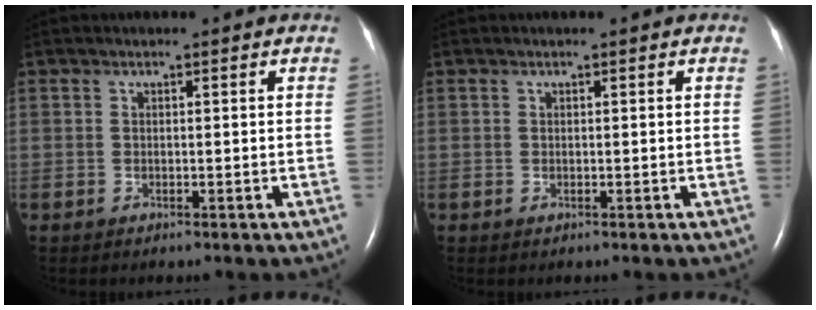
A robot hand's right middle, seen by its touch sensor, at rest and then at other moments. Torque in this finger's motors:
{"motor_torque": [0.01, 0.03, 0.00, 0.01]}